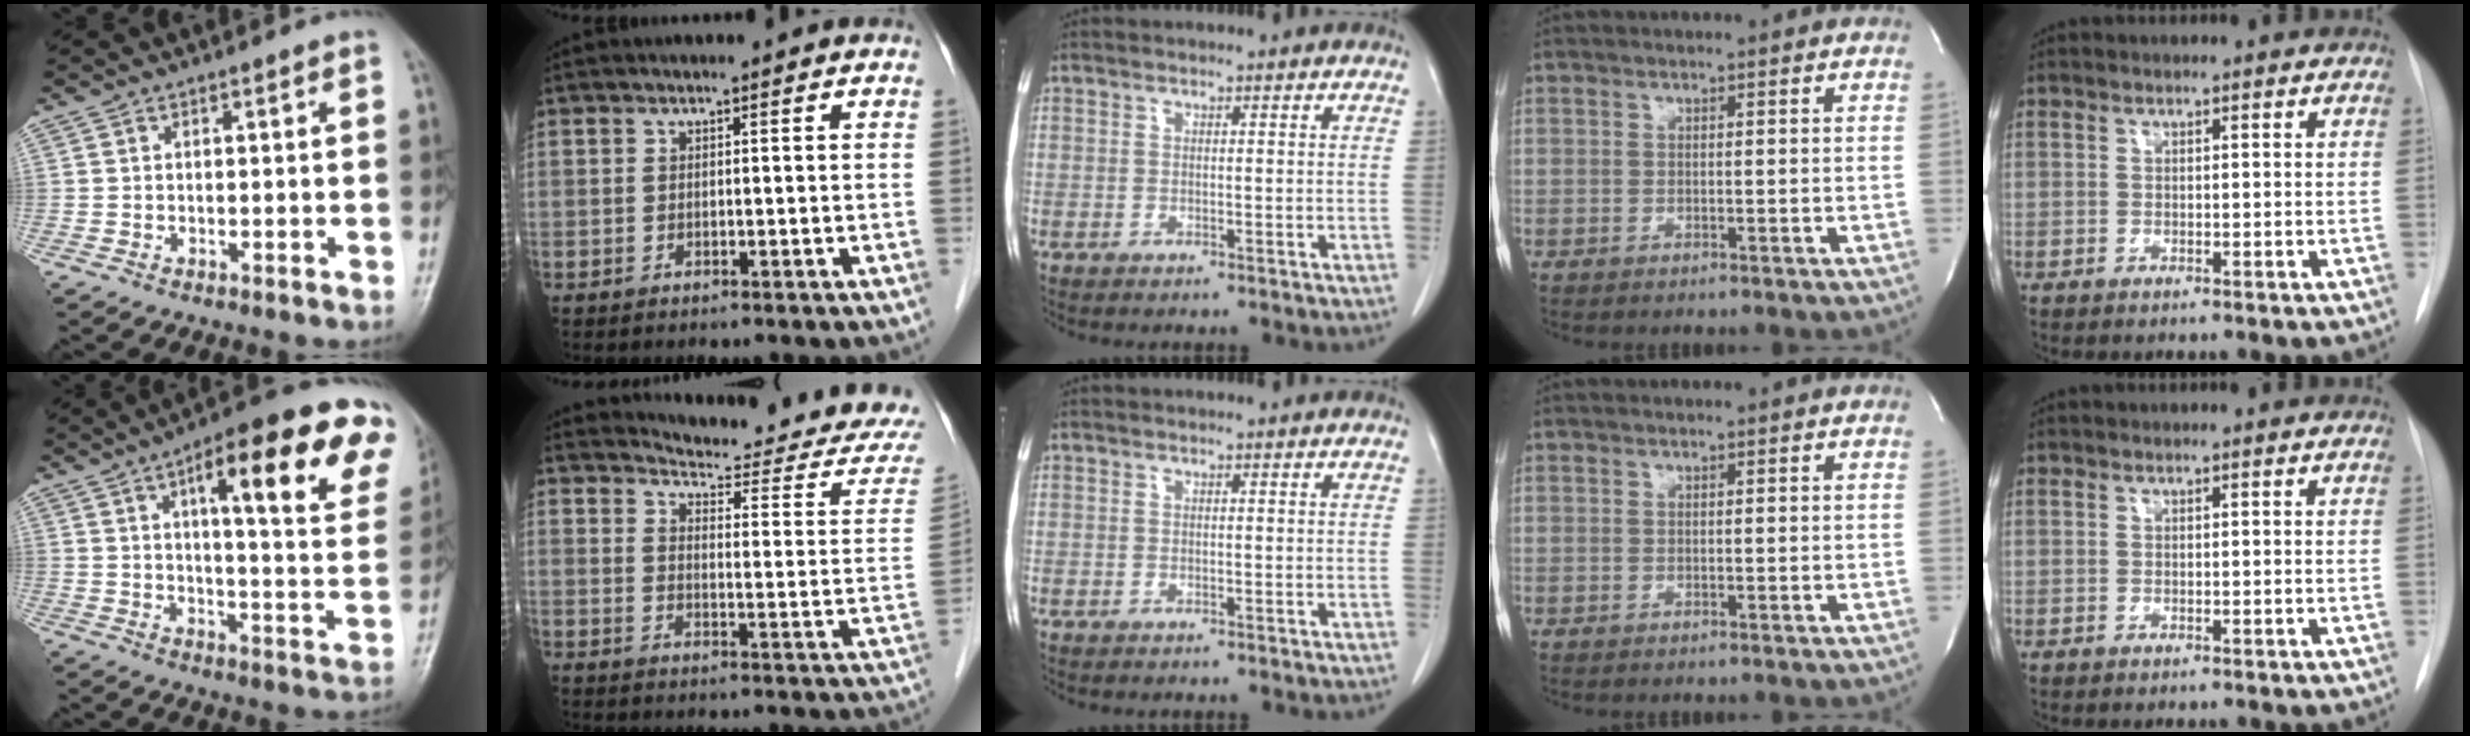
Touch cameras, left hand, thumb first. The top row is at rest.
{"thumb": {"total": 23.0, "force": [11.0, 6.1, 19.2], "torque": [-0.228, -0.022, 0.143]}, "index": {"total": 15.8, "force": [15.6, -0.2, 2.7], "torque": [-0.036, -0.103, 0.174]}}